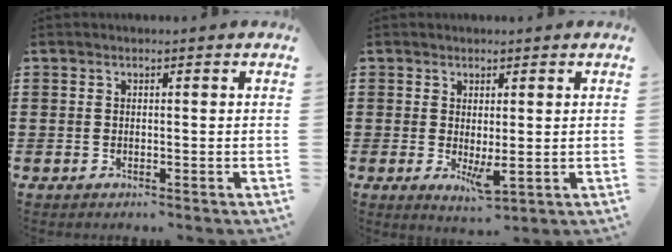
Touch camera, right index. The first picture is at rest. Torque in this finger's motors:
{"motor_torque": [0.12, 0.18, 0.43, 0.03]}